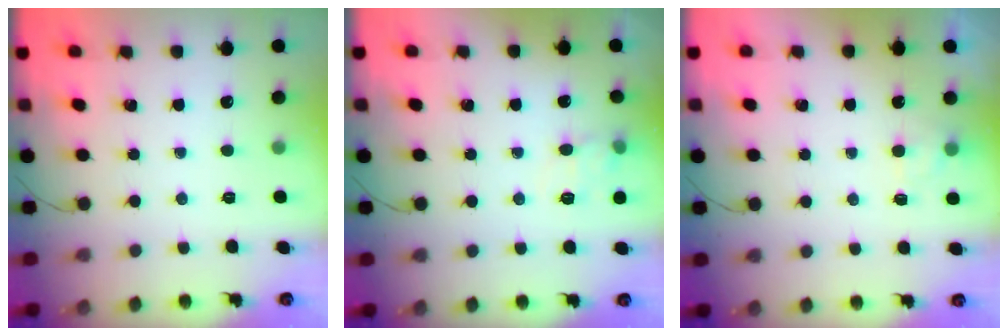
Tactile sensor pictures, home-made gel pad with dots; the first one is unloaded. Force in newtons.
{"total": 8.0, "press": 7.8, "slide": 1.9}
{"total": 2.7, "press": 2.3, "slide": 1.4}